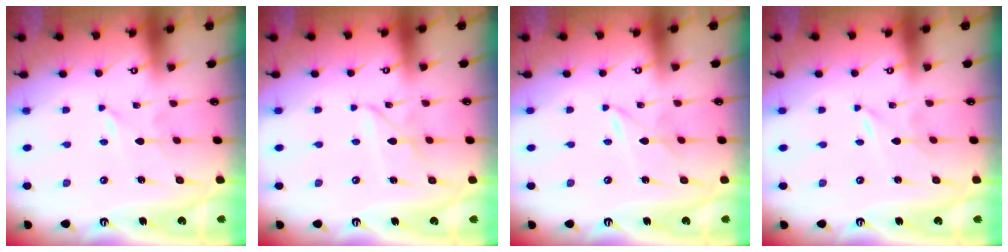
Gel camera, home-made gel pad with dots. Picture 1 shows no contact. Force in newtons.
{"total": 2.8, "press": 2.8, "slide": 0.2}
{"total": 1.7, "press": 1.7, "slide": 0.0}
{"total": 0.0}